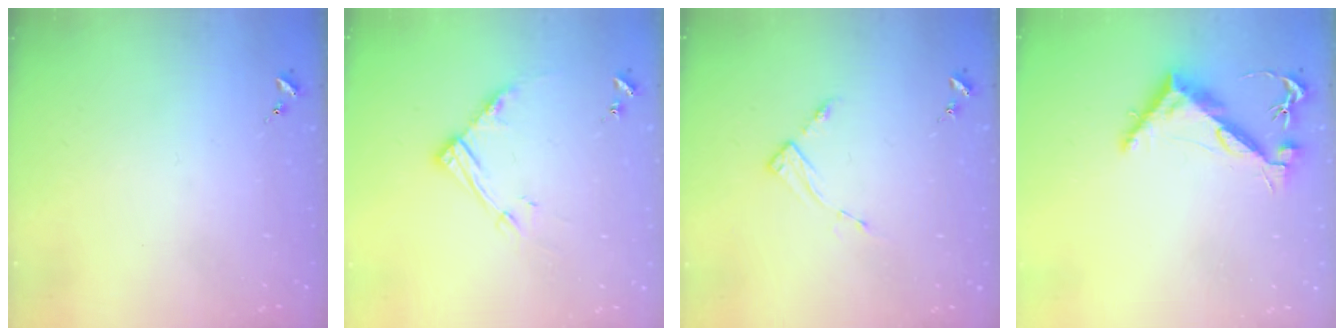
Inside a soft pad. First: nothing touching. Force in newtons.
{"total": 12.0, "press": 11.9, "slide": 1.1}
{"total": 4.7, "press": 4.7, "slide": 0.6}
{"total": 9.3, "press": 9.3, "slide": 0.8}